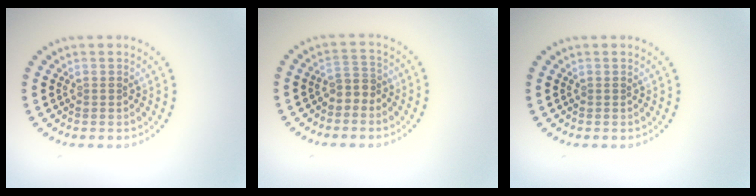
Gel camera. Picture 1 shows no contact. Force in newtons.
{"total": 1.9, "press": 1.6, "slide": 1.0}
{"total": 0.0}